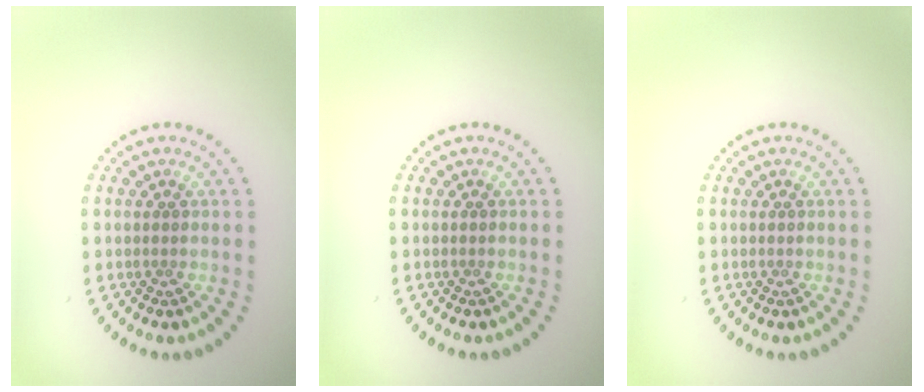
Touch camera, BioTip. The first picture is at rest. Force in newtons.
{"total": 0.0}
{"total": 0.0}